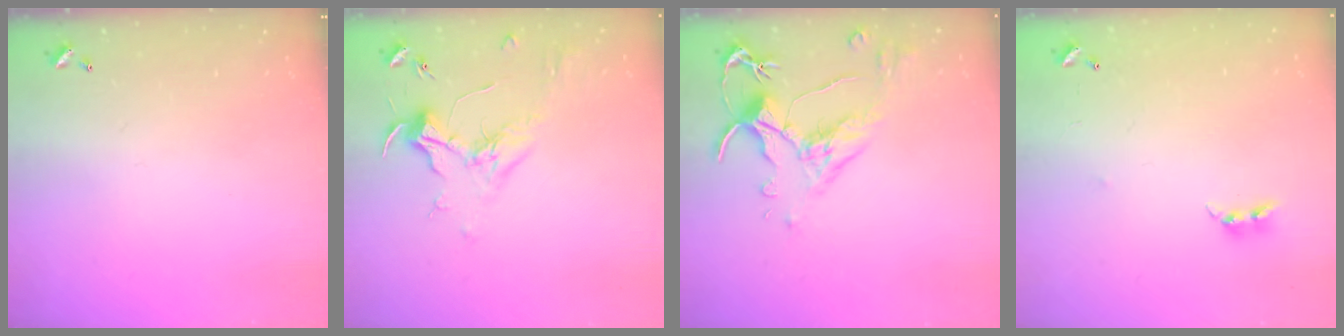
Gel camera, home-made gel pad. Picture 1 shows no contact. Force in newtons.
{"total": 1.8, "press": 1.7, "slide": 0.7}
{"total": 2.5, "press": 2.1, "slide": 1.4}
{"total": 7.4, "press": 7.4, "slide": 0.5}